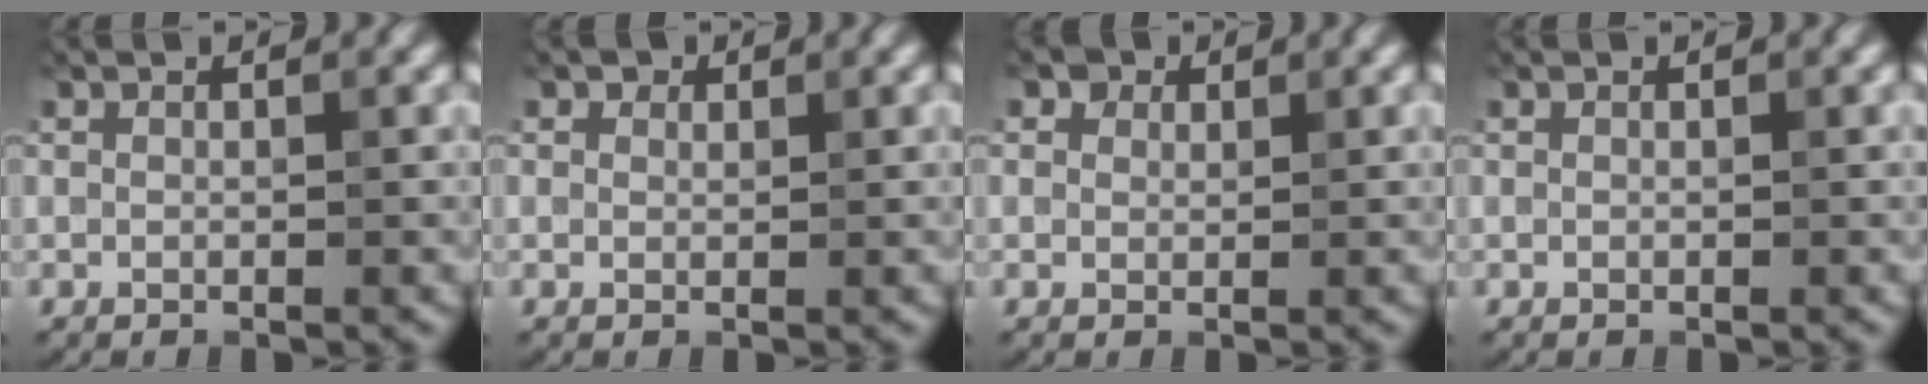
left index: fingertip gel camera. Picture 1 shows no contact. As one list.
[{"total": 1.0, "force": [0.7, 0.7, 0.2], "torque": [-0.004, -0.005, 0.007]}, {"total": 2.3, "force": [1.6, 1.5, 0.7], "torque": [-0.019, -0.004, 0.020]}, {"total": 0.0}]